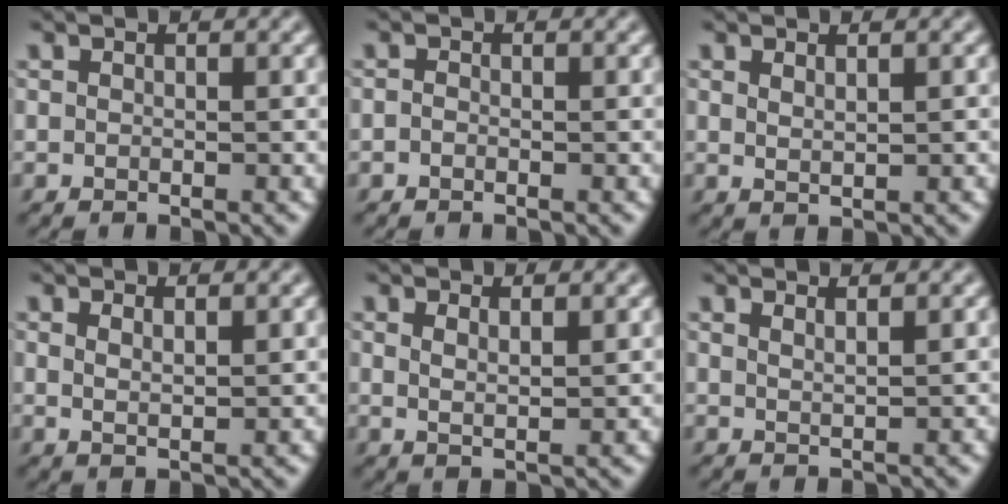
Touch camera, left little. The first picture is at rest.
{"total": 0.6, "force": [-0.4, 0.4, 0.3], "torque": [-0.006, -0.001, -0.012]}
{"total": 0.9, "force": [0.4, 0.1, 0.7], "torque": [-0.019, -0.001, 0.011]}
{"total": 1.4, "force": [0.8, 0.3, 1.1], "torque": [-0.025, -0.002, 0.016]}
{"total": 1.7, "force": [1.0, 0.3, 1.4], "torque": [-0.029, -0.003, 0.019]}
{"total": 1.0, "force": [0.9, -0.1, 0.5], "torque": [-0.011, 0.001, 0.014]}